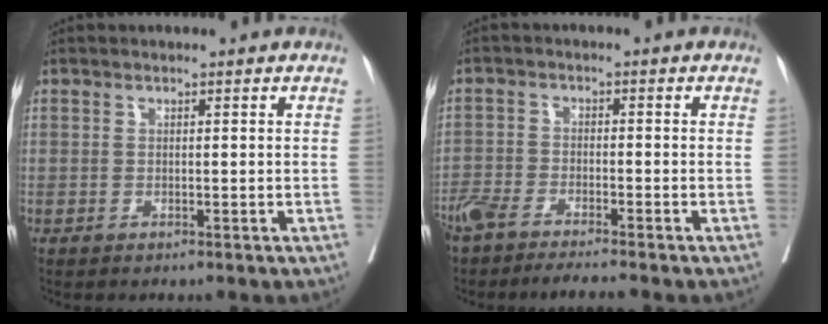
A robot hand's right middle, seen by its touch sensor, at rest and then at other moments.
{"total": 7.5, "force": [-6.7, 0.3, 3.5], "torque": [-0.056, -0.011, -0.114]}